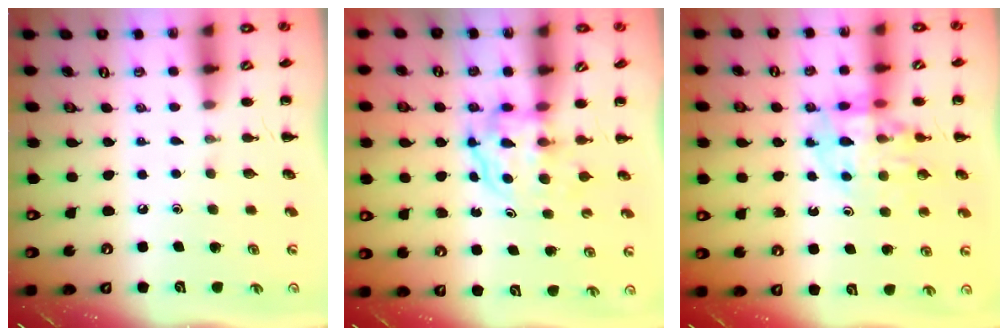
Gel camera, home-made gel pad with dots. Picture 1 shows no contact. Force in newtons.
{"total": 3.9, "press": 3.9, "slide": 0.2}
{"total": 11.9, "press": 11.6, "slide": 2.8}